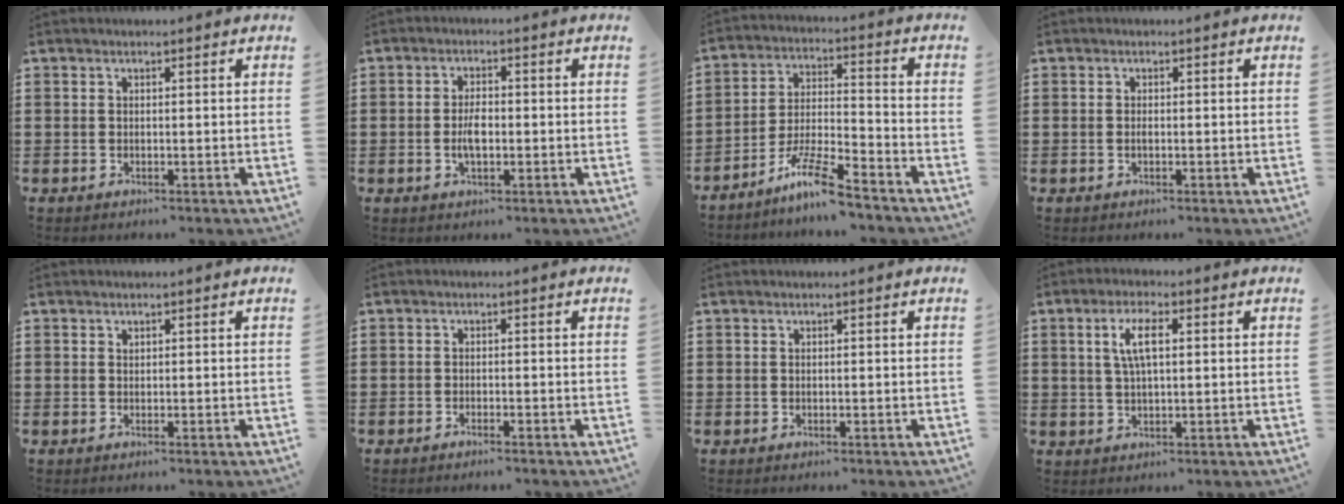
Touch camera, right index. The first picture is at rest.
{"total": 3.6, "force": [-0.6, 1.6, 3.2], "torque": [-0.074, 0.000, -0.016]}
{"total": 8.8, "force": [-7.2, 0.7, 5.0], "torque": [-0.104, 0.003, -0.140]}
{"total": 0.7, "force": [-0.1, 0.2, 0.6], "torque": [-0.015, -0.003, -0.002]}
{"total": 0.0}
{"total": 1.0, "force": [-0.9, -0.1, 0.3], "torque": [-0.008, 0.000, -0.018]}
{"total": 0.0}
{"total": 5.0, "force": [0.9, 1.6, 4.7], "torque": [-0.096, 0.010, 0.012]}